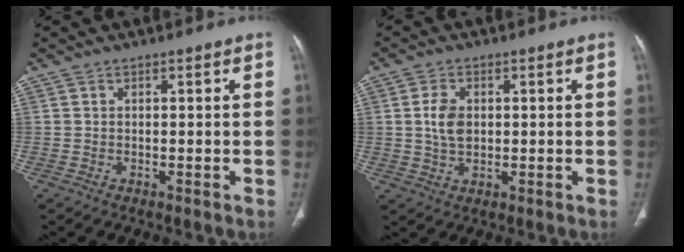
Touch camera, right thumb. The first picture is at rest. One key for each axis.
{"total": 5.2, "fx": 0.6, "fy": 3.4, "fz": 3.9, "tx": -0.072, "ty": -0.003, "tz": 0.013}